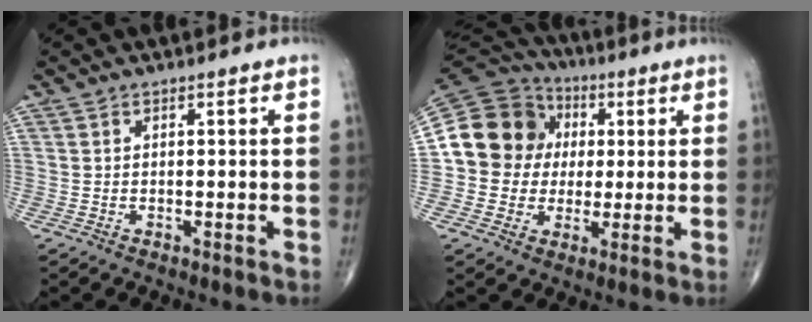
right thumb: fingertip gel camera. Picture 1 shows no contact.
{"total": 15.2, "force": [1.4, 13.9, 6.1], "torque": [-0.089, 0.031, 0.022]}